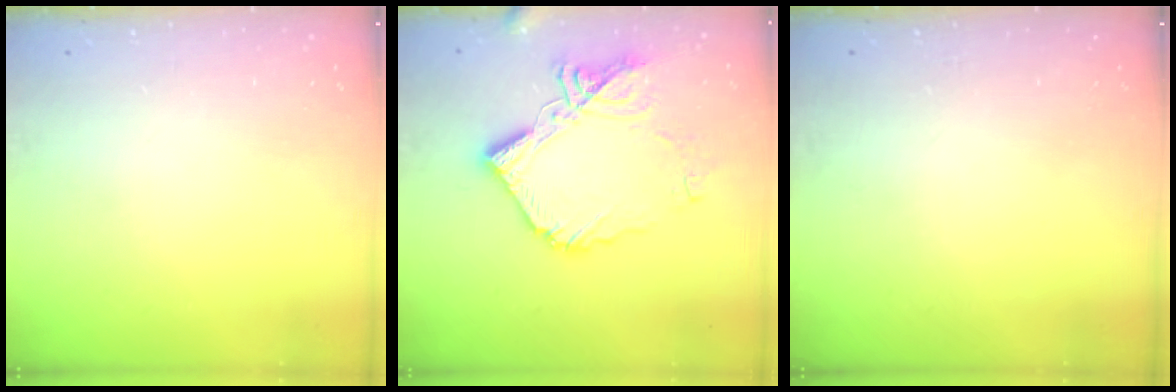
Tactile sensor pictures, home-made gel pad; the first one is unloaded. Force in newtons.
{"total": 16.5, "press": 16.4, "slide": 1.7}
{"total": 0.0}